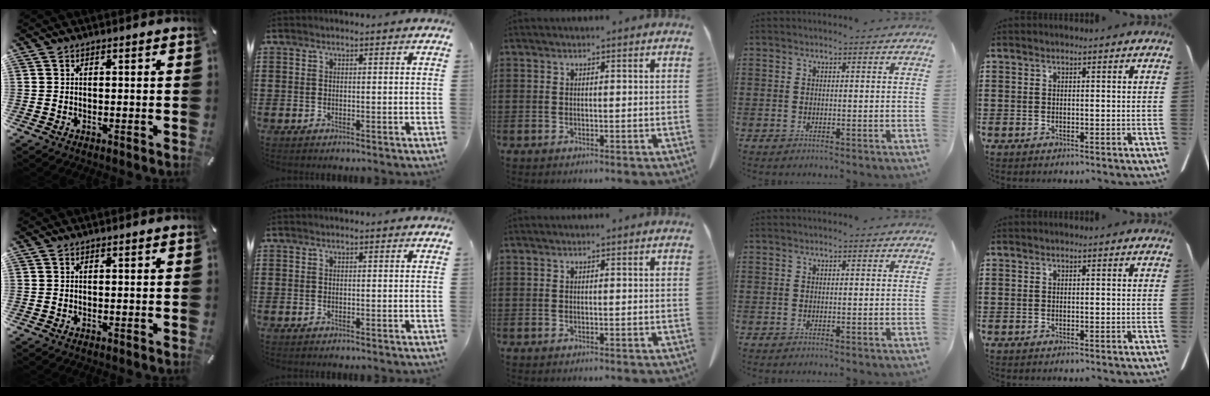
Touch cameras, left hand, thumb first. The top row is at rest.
{}